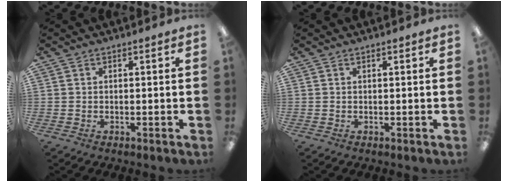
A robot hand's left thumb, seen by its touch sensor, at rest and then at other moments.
{"total": 0.0}